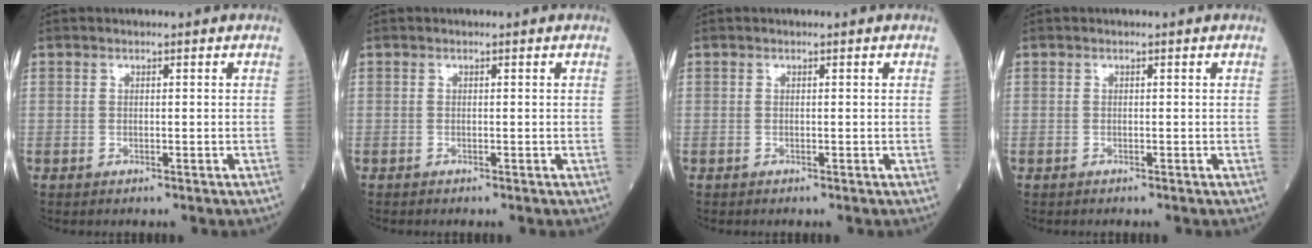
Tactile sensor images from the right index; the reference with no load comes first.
{"total": 0.0}
{"total": 0.0}
{"total": 0.0}